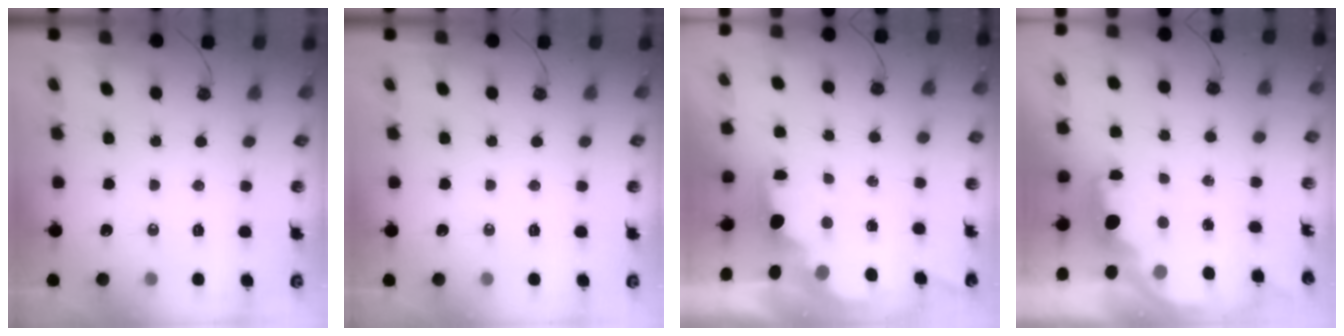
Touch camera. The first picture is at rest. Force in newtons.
{"total": 0.0}
{"total": 2.2, "press": 2.1, "slide": 0.8}
{"total": 2.9, "press": 2.7, "slide": 0.9}